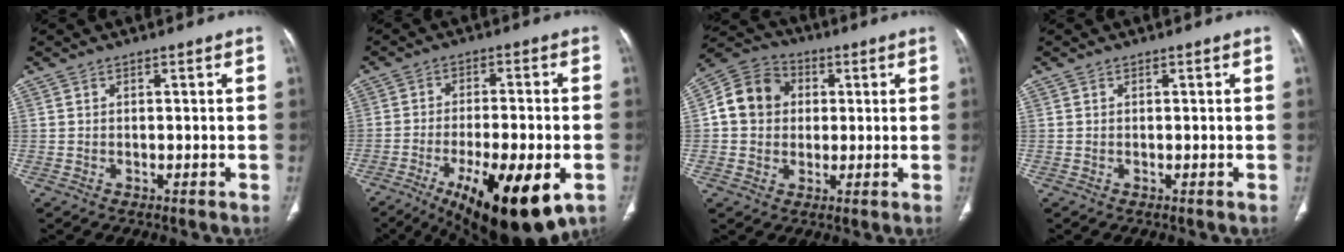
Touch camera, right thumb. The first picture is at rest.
{"total": 20.3, "force": [-8.8, 6.8, 16.9], "torque": [-0.231, -0.003, -0.124]}
{"total": 10.5, "force": [1.2, 9.2, 4.9], "torque": [-0.068, 0.017, 0.010]}
{"total": 0.0}